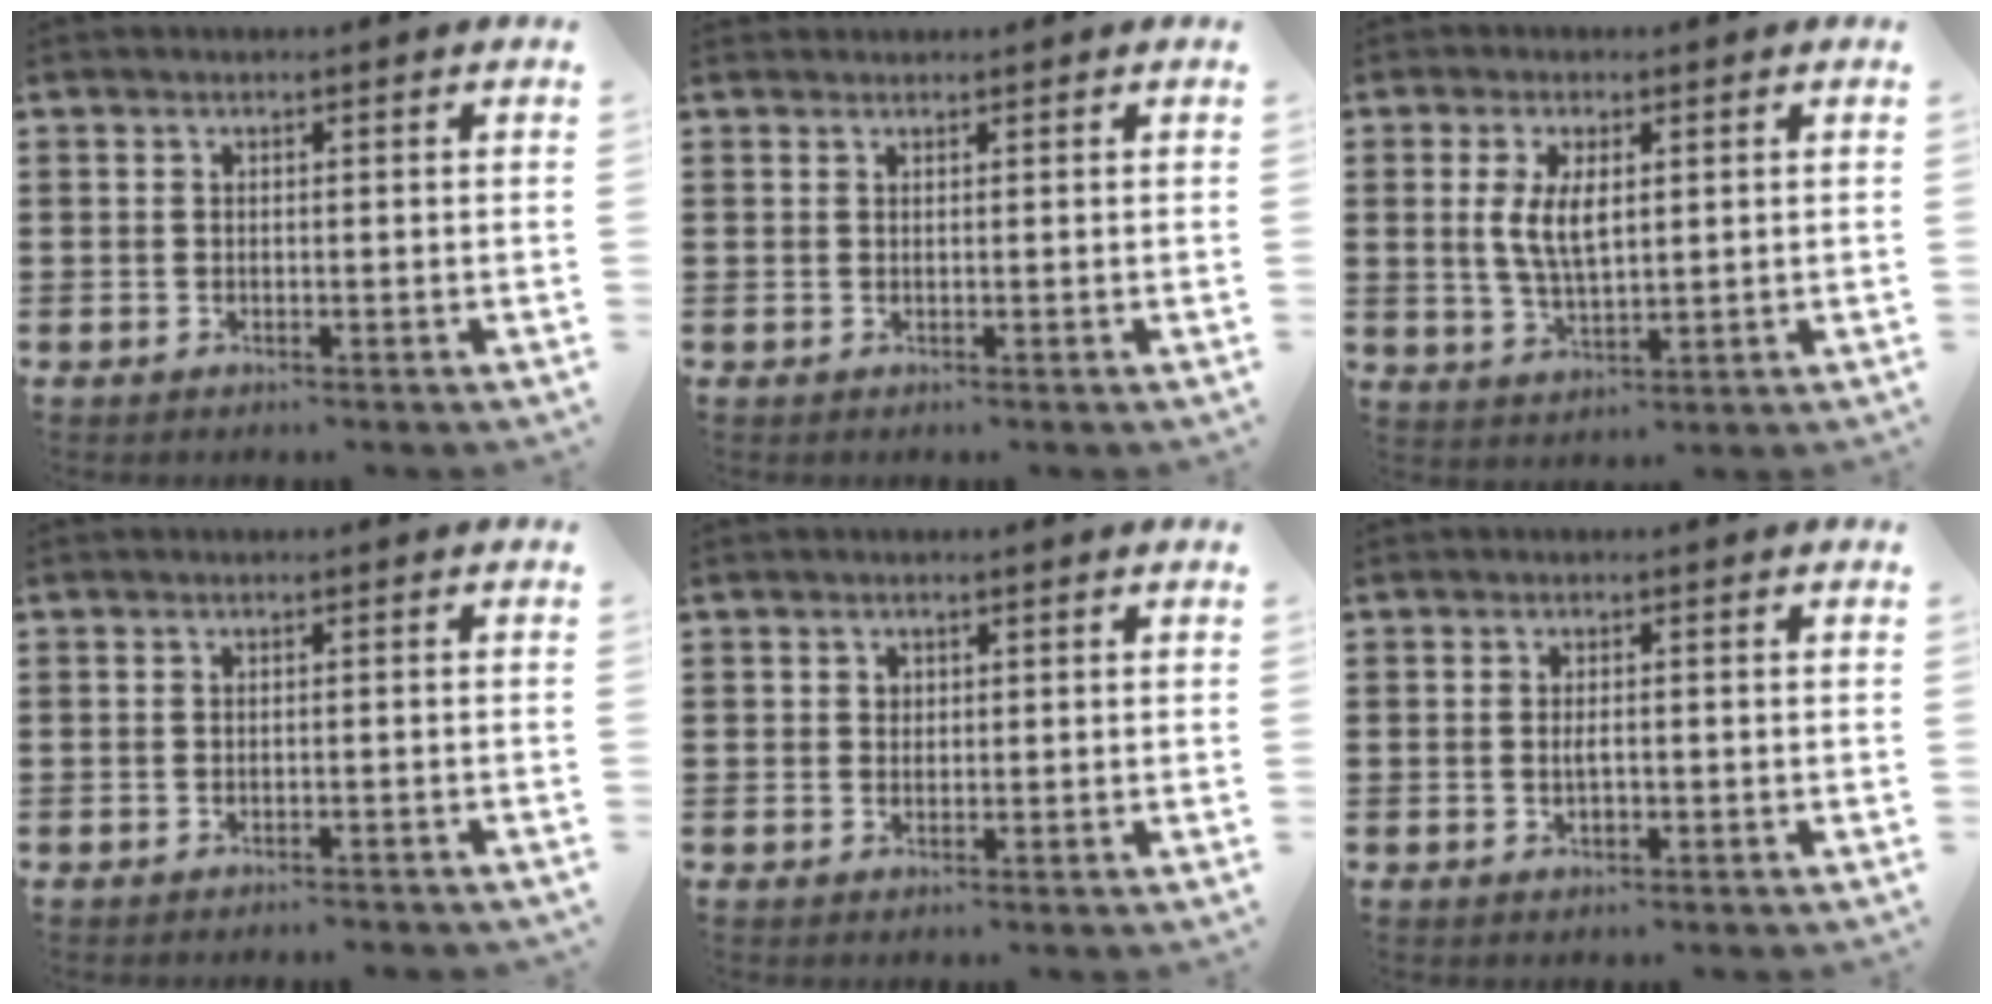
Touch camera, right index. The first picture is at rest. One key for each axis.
{"total": 0.6, "fx": 0.6, "fy": 0.2, "fz": -0.1, "tx": 0.003, "ty": 0.003, "tz": 0.011}
{"total": 5.6, "fx": 0.9, "fy": 2.5, "fz": 4.9, "tx": -0.108, "ty": 0.005, "tz": 0.013}
{"total": 0.8, "fx": -0.8, "fy": 0.0, "fz": 0.2, "tx": -0.006, "ty": -0.001, "tz": -0.016}
{"total": 1.1, "fx": 0.4, "fy": 1.0, "fz": 0.3, "tx": -0.008, "ty": 0.005, "tz": 0.008}
{"total": 1.9, "fx": -0.2, "fy": 0.7, "fz": 1.7, "tx": -0.032, "ty": 0.002, "tz": -0.005}